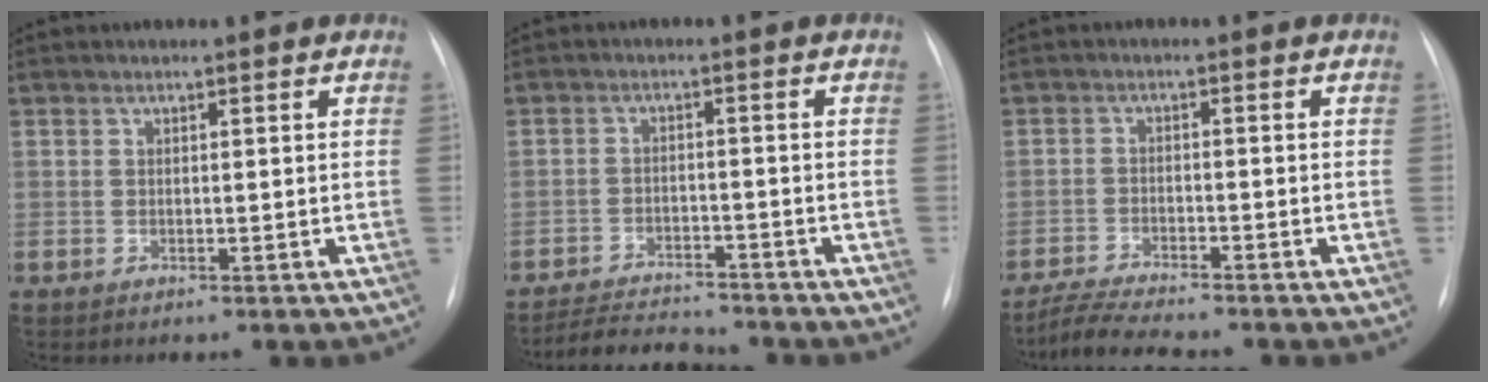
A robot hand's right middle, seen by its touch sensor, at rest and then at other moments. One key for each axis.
{"total": 7.4, "fx": -7.2, "fy": 0.7, "fz": 1.7, "tx": -0.030, "ty": -0.011, "tz": -0.118}
{"total": 6.4, "fx": -5.8, "fy": -0.2, "fz": 2.7, "tx": -0.052, "ty": -0.022, "tz": -0.101}